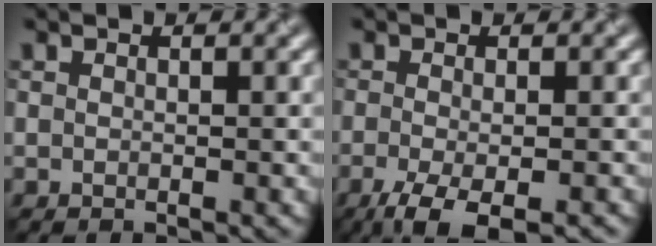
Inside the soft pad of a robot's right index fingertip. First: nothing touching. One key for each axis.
{"total": 4.8, "fx": -2.8, "fy": 1.3, "fz": 3.7, "tx": -0.066, "ty": -0.008, "tz": -0.050}